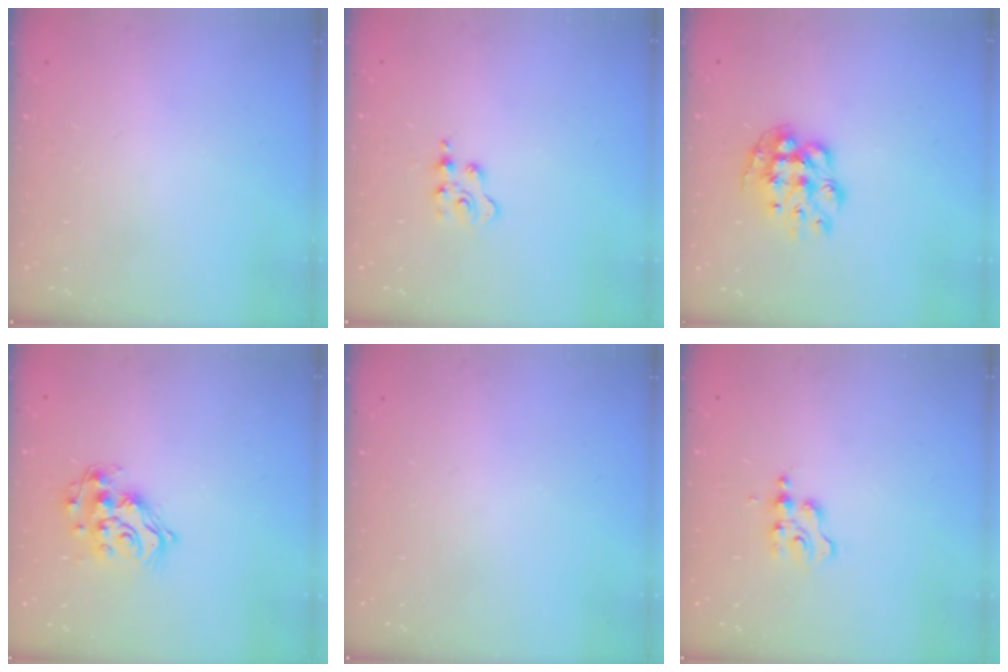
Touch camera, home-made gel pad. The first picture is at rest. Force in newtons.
{"total": 3.1, "press": 3.1, "slide": 0.5}
{"total": 11.9, "press": 11.9, "slide": 0.8}
{"total": 14.6, "press": 14.6, "slide": 1.0}
{"total": 0.0}
{"total": 2.6, "press": 2.6, "slide": 0.3}